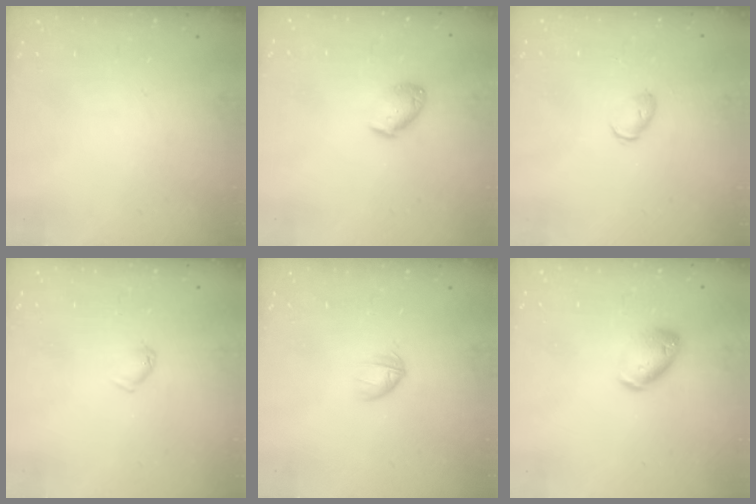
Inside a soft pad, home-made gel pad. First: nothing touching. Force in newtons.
{"total": 7.8, "press": 7.7, "slide": 1.0}
{"total": 4.6, "press": 4.5, "slide": 1.1}
{"total": 4.0, "press": 3.9, "slide": 0.6}
{"total": 3.1, "press": 3.0, "slide": 0.9}
{"total": 9.0, "press": 9.0, "slide": 1.2}